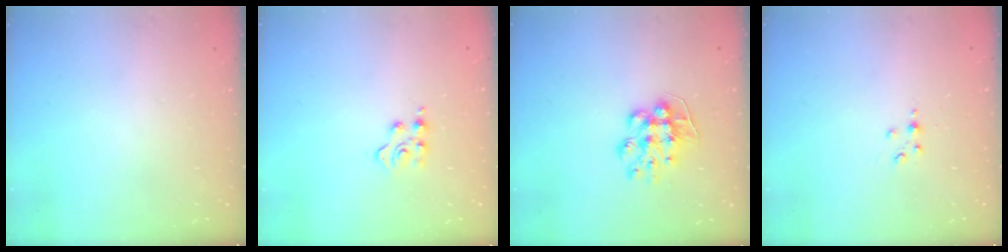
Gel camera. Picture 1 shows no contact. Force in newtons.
{"total": 3.4, "press": 3.4, "slide": 0.5}
{"total": 9.4, "press": 9.4, "slide": 0.7}
{"total": 2.9, "press": 2.9, "slide": 0.4}